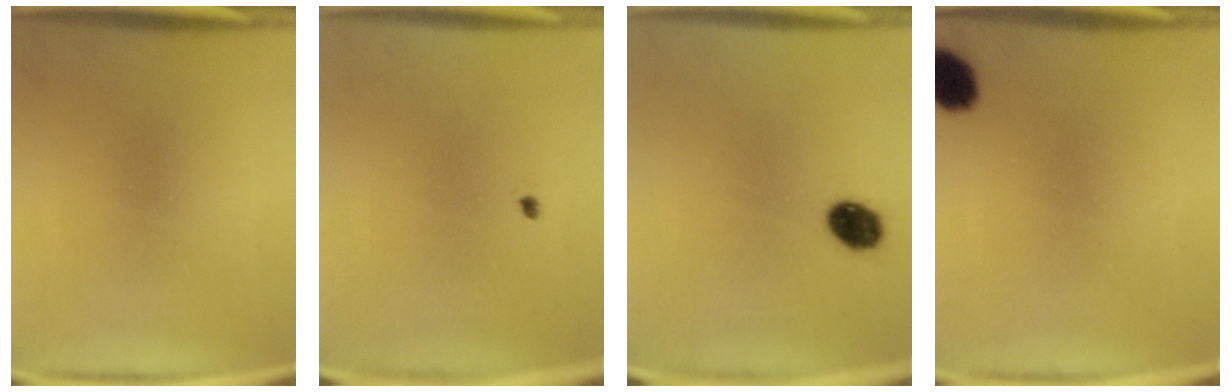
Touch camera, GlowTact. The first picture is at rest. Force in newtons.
{"total": 0.6}
{"total": 6.3}
{"total": 6.1}